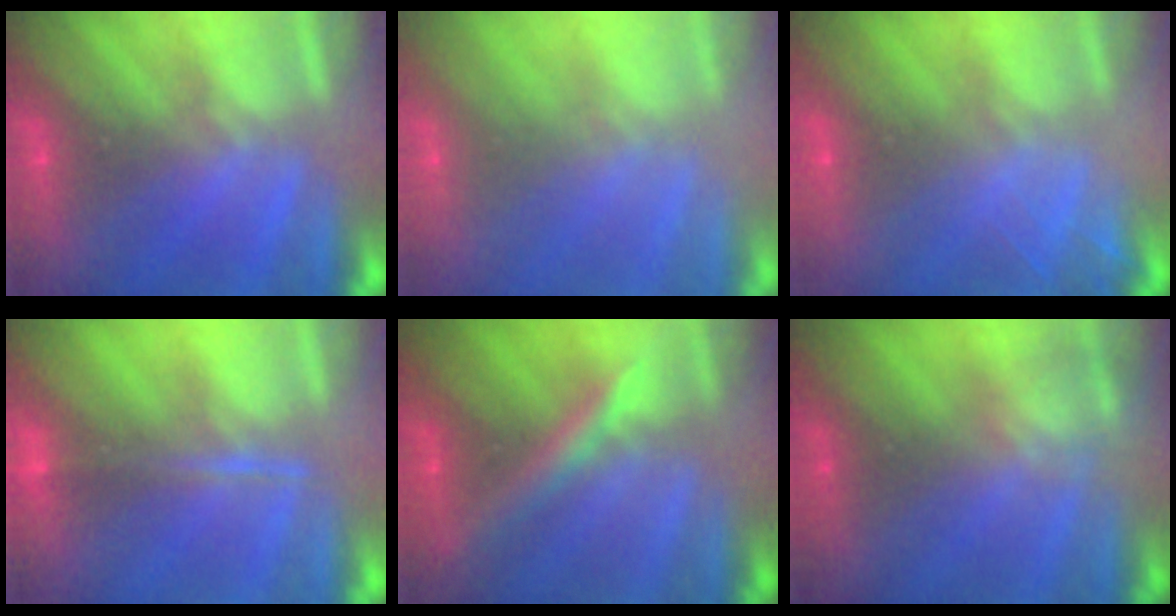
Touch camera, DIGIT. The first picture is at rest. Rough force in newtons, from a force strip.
{"total": 8.5}
{"total": 2.1}
{"total": 1.6}
{"total": 2.4}
{"total": 2.3}